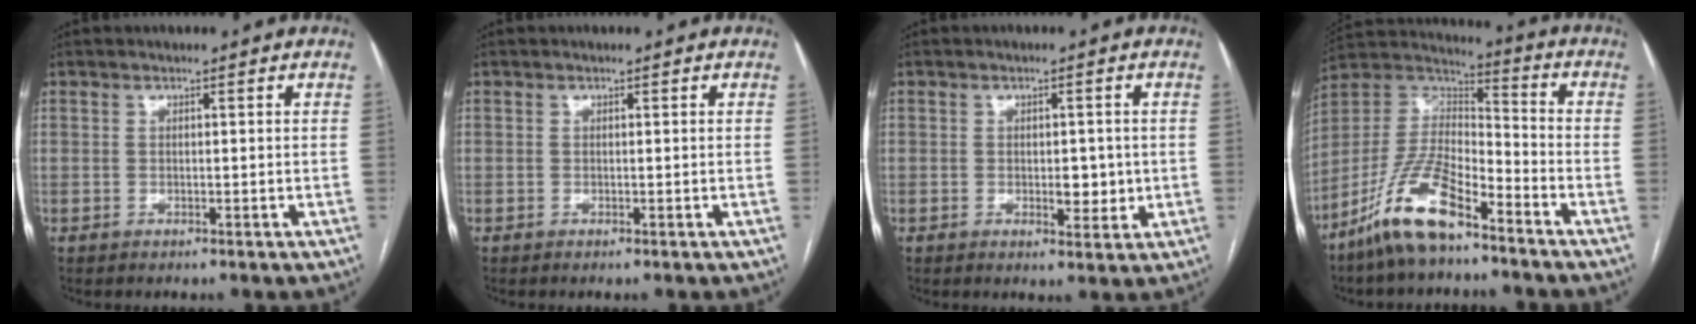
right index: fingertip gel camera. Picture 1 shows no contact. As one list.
[{"total": 0.0}, {"total": 3.6, "force": [-0.2, 1.8, 3.1], "torque": [-0.036, 0.001, 0.003]}, {"total": 13.9, "force": [-9.6, 4.0, 9.3], "torque": [-0.196, 0.012, -0.182]}]